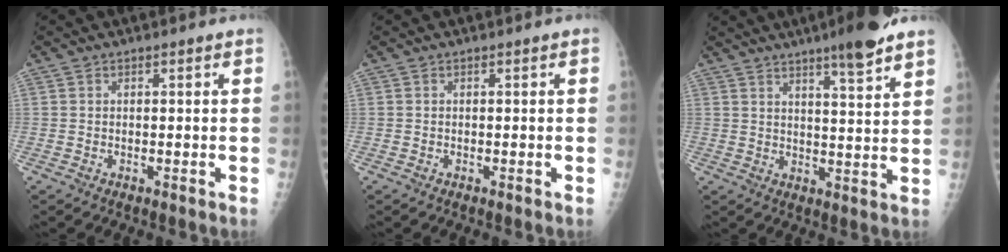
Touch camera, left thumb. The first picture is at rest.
{"total": 0.0}
{"total": 9.3, "force": [6.6, 0.9, 6.4], "torque": [-0.085, -0.036, 0.096]}